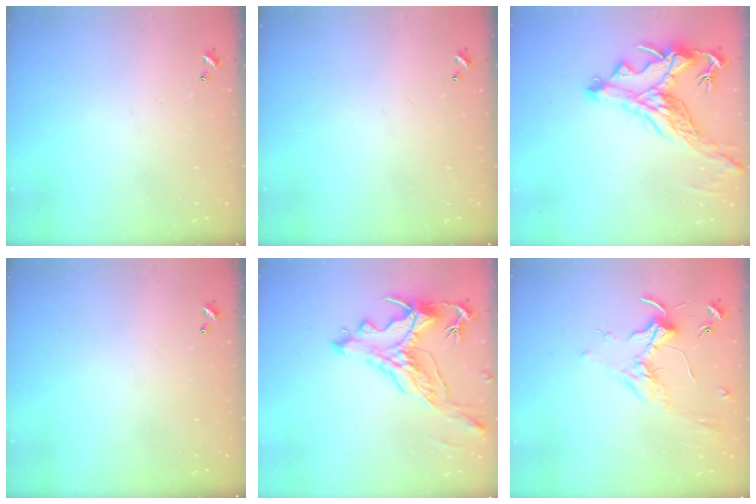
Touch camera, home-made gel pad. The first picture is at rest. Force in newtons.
{"total": 0.0}
{"total": 6.1, "press": 5.8, "slide": 1.8}
{"total": 0.0}
{"total": 2.5, "press": 2.2, "slide": 1.2}
{"total": 1.7, "press": 1.5, "slide": 0.8}